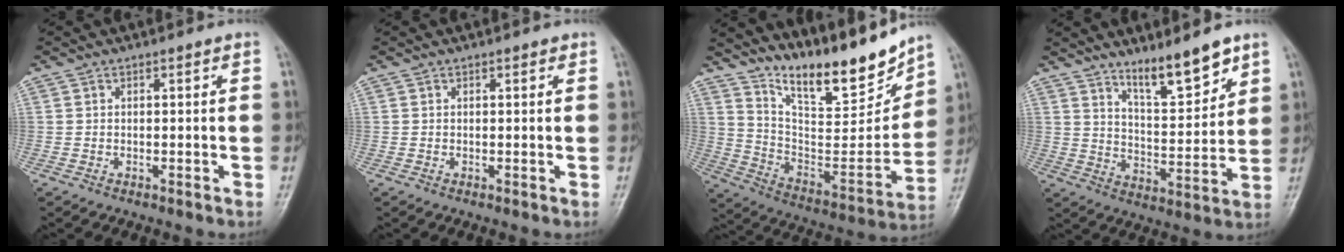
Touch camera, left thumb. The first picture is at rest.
{"total": 0.8, "force": [0.5, 0.4, 0.5], "torque": [-0.002, -0.002, 0.004]}
{"total": 19.3, "force": [15.7, 4.7, 10.2], "torque": [-0.120, -0.104, 0.273]}
{"total": 10.6, "force": [7.9, 2.5, 6.6], "torque": [-0.090, -0.067, 0.142]}